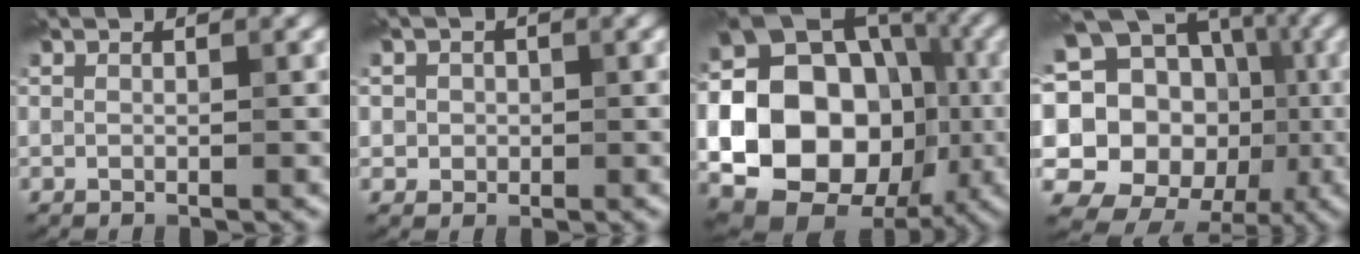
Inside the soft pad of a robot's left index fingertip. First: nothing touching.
{"total": 1.9, "force": [0.3, 1.8, 0.7], "torque": [-0.001, 0.007, 0.001]}
{"total": 22.1, "force": [-3.8, 18.4, 11.6], "torque": [-0.203, -0.011, -0.110]}
{"total": 20.7, "force": [0.9, 18.1, 10.0], "torque": [-0.197, 0.046, -0.001]}